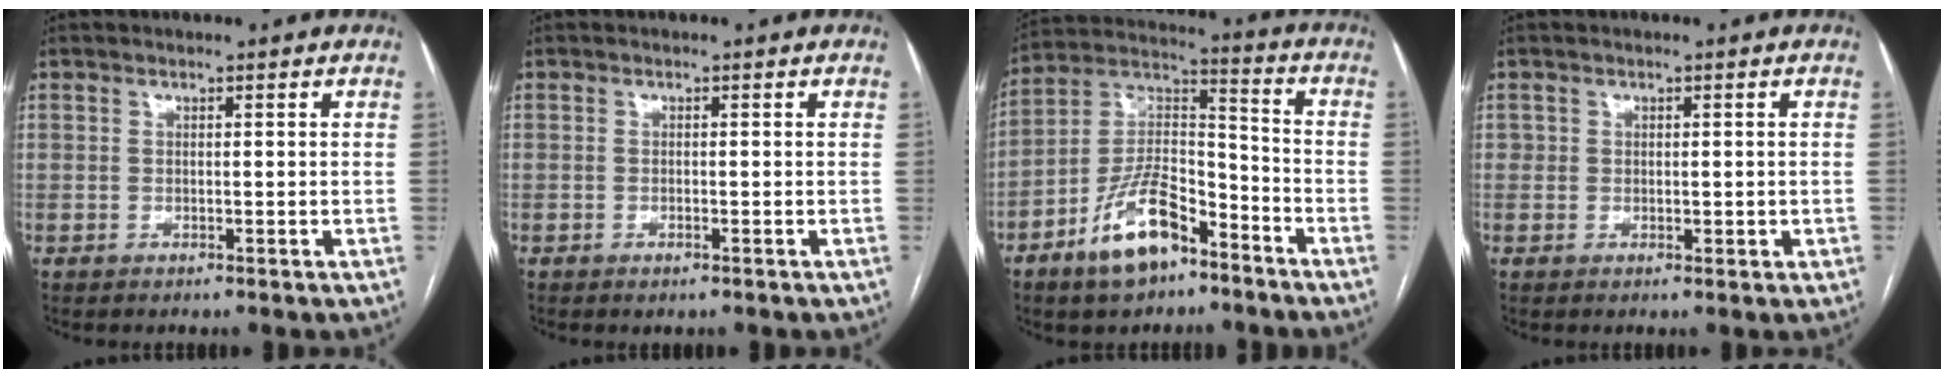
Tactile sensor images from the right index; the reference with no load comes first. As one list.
[{"total": 0.7, "force": [-0.5, 0.1, 0.5], "torque": [-0.010, -0.001, -0.005]}, {"total": 13.3, "force": [-8.1, 5.5, 8.9], "torque": [-0.179, 0.014, -0.145]}, {"total": 1.5, "force": [-0.1, 1.3, 0.7], "torque": [-0.007, 0.005, 0.002]}]